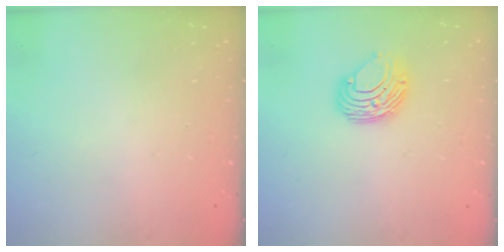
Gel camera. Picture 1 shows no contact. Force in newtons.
{"total": 8.7, "press": 8.6, "slide": 0.7}